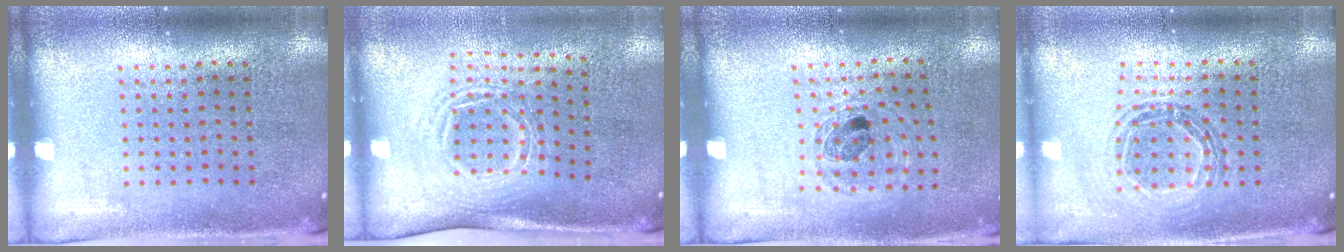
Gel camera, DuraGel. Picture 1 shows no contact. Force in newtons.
{"total": 1.7, "press": 1.2, "slide": 1.2}
{"total": 0.9, "press": 0.9, "slide": 0.1}
{"total": 0.9, "press": 0.9, "slide": 0.1}